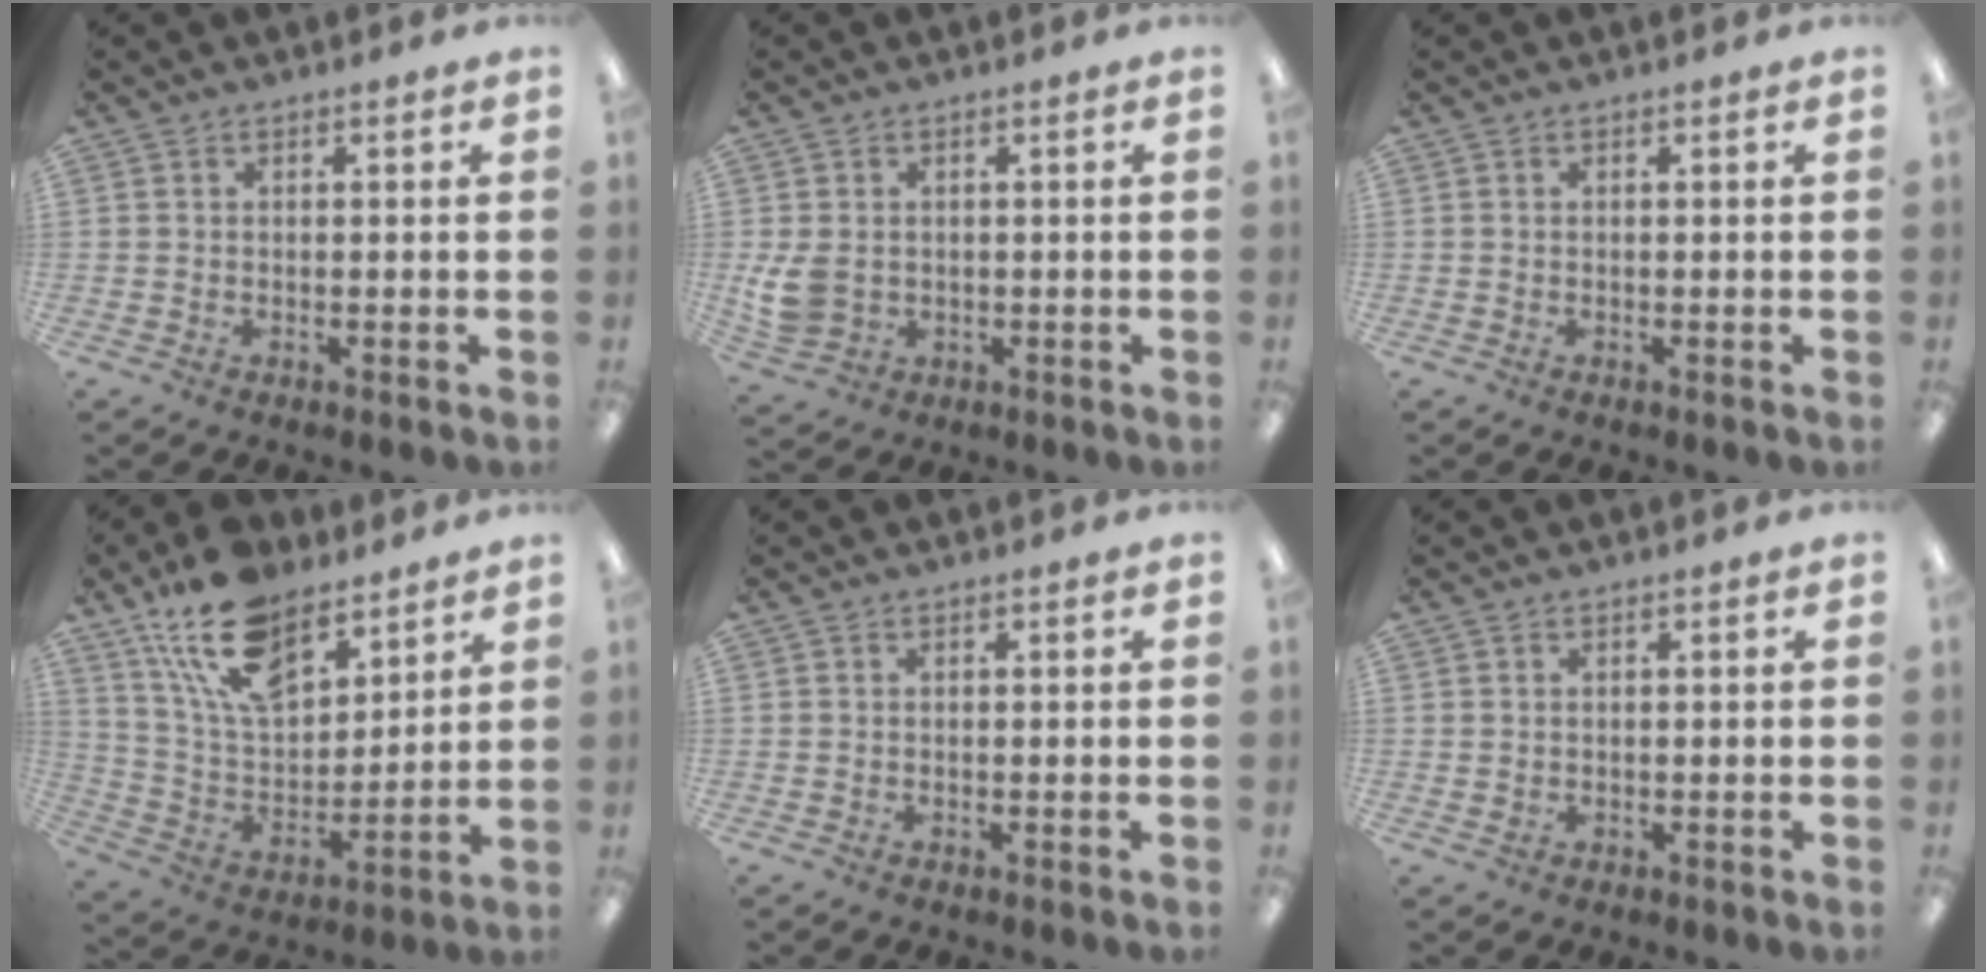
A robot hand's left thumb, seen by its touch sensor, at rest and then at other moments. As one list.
[{"total": 6.6, "force": [0.8, 5.4, 3.7], "torque": [-0.080, 0.004, 0.020]}, {"total": 0.0}, {"total": 17.8, "force": [12.4, 8.9, 9.2], "torque": [-0.183, -0.055, 0.228]}, {"total": 0.0}, {"total": 0.7, "force": [0.6, 0.5, 0.2], "torque": [-0.005, 0.001, 0.010]}]